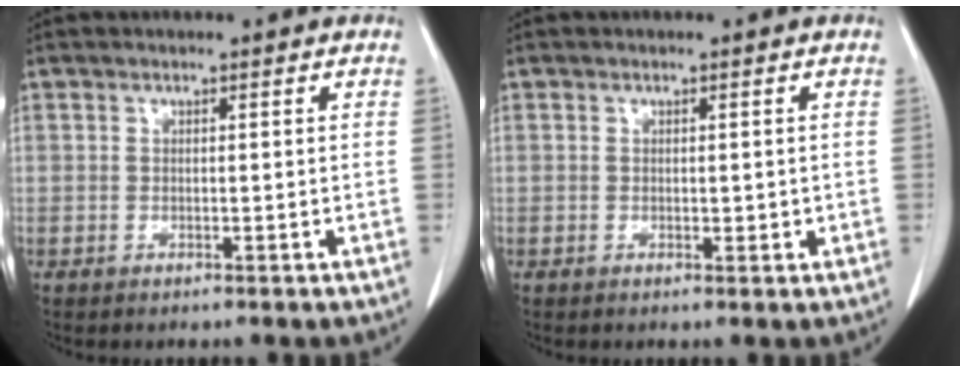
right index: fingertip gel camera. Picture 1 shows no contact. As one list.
[{"total": 1.1, "force": [0.0, 0.7, 0.8], "torque": [-0.011, -0.002, 0.003]}]